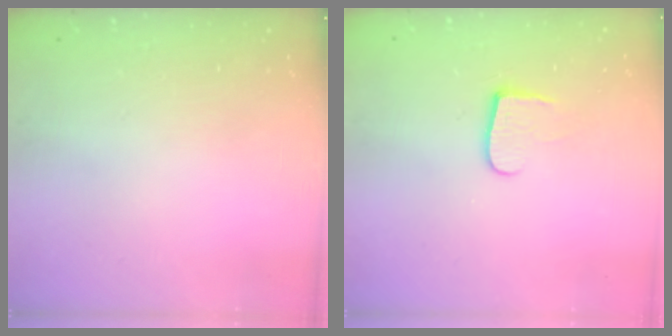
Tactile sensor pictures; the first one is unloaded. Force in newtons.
{"total": 6.9, "press": 6.9, "slide": 0.7}